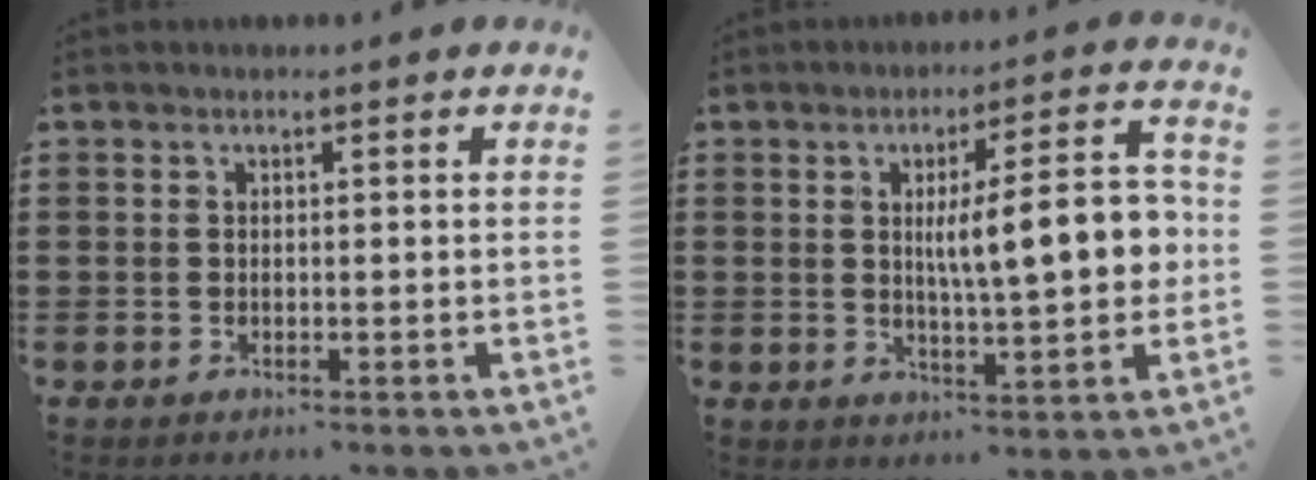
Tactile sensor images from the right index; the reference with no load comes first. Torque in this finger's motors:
{"motor_torque": [1.30, -0.84, 0.71, 0.21]}